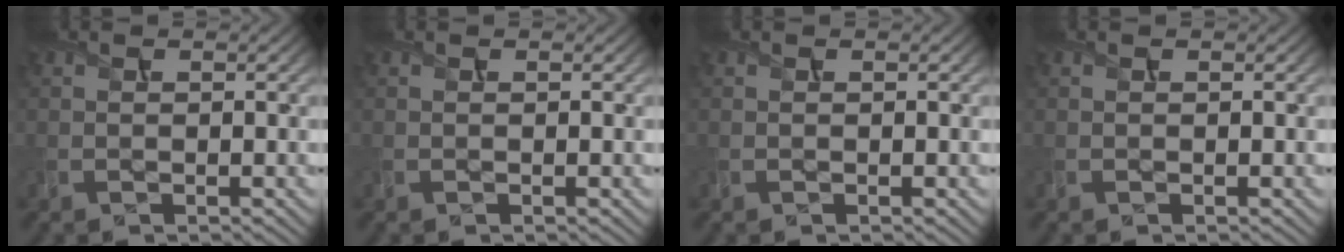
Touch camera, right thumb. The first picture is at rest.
{"total": 0.0}
{"total": 0.0}
{"total": 0.0}